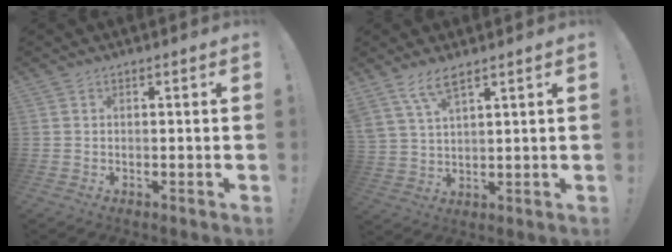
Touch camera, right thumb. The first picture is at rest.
{"total": 6.3, "force": [4.6, 1.4, 4.0], "torque": [-0.082, -0.019, 0.087]}